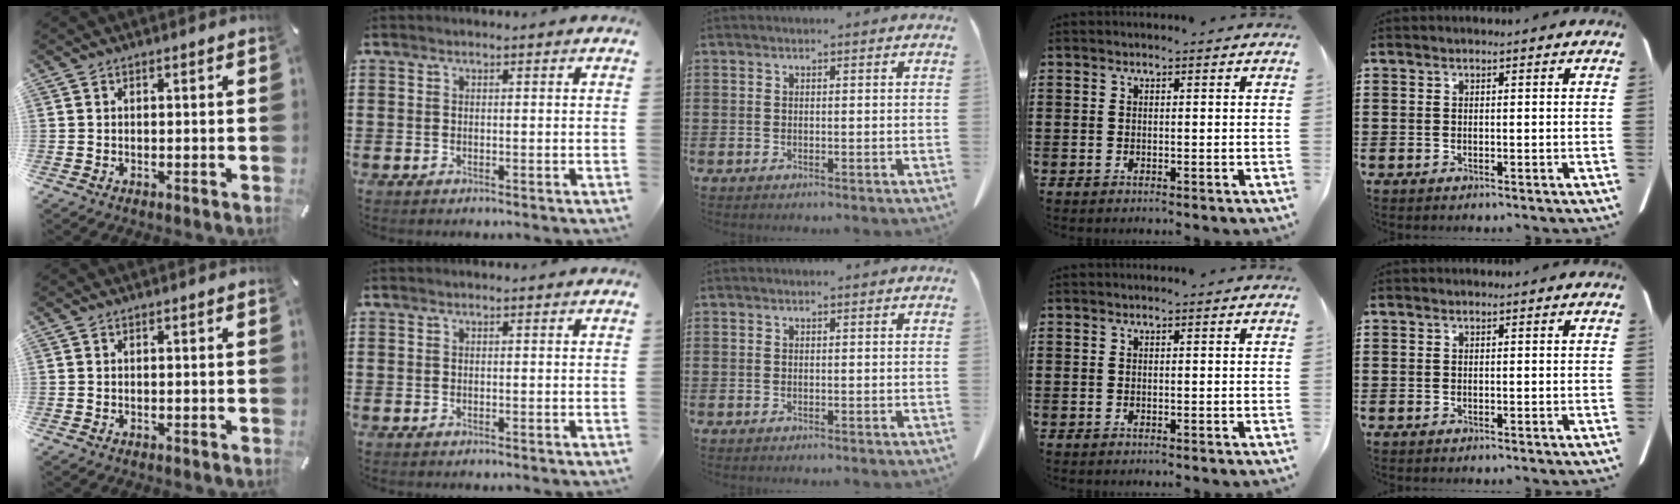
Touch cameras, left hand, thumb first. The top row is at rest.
{}